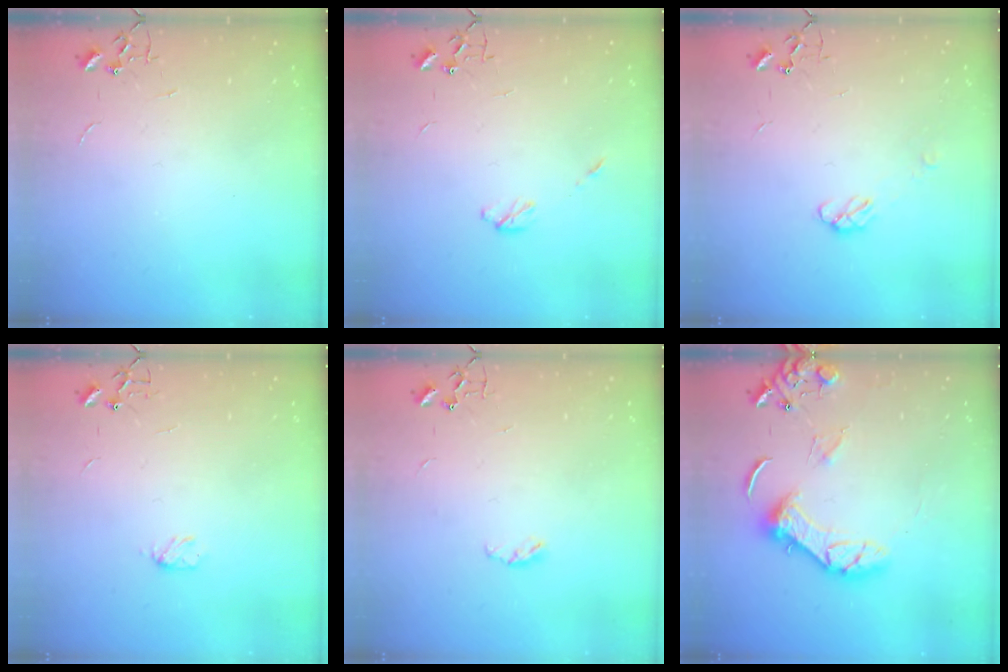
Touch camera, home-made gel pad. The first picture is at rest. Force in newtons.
{"total": 4.0, "press": 4.0, "slide": 0.6}
{"total": 5.4, "press": 5.3, "slide": 0.8}
{"total": 3.9, "press": 3.8, "slide": 0.6}
{"total": 4.2, "press": 4.2, "slide": 0.6}
{"total": 13.0, "press": 12.9, "slide": 1.1}